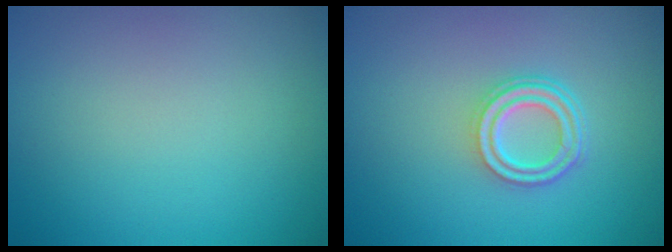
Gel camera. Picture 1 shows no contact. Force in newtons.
{"total": 3.6, "press": 2.7, "slide": 2.4}